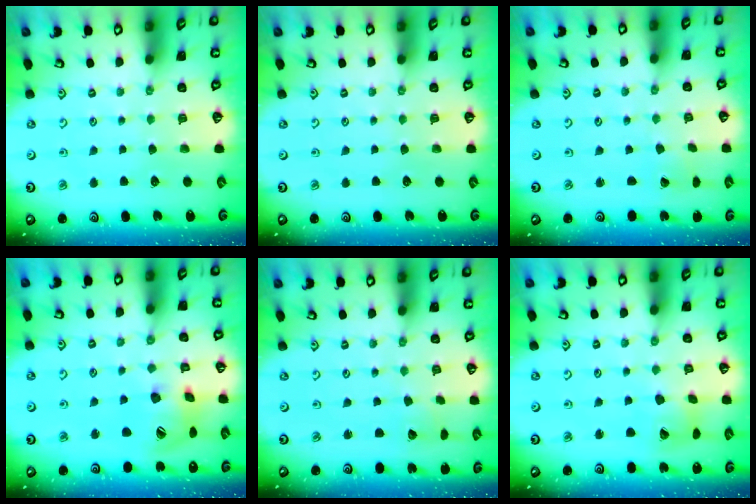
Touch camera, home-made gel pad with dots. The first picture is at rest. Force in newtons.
{"total": 0.0}
{"total": 0.6, "press": 0.6, "slide": 0.1}
{"total": 15.3, "press": 15.1, "slide": 2.2}
{"total": 1.2, "press": 1.2, "slide": 0.1}
{"total": 9.0, "press": 8.9, "slide": 1.3}